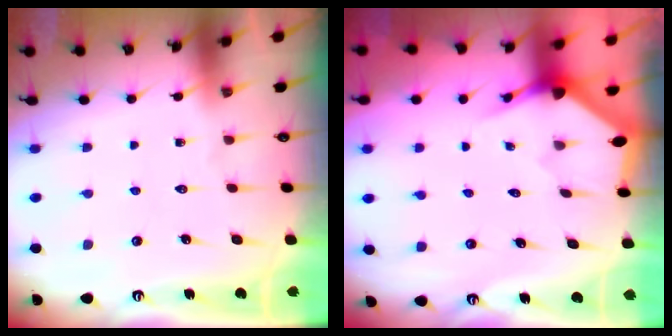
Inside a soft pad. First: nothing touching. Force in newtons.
{"total": 3.1, "press": 3.1, "slide": 0.1}